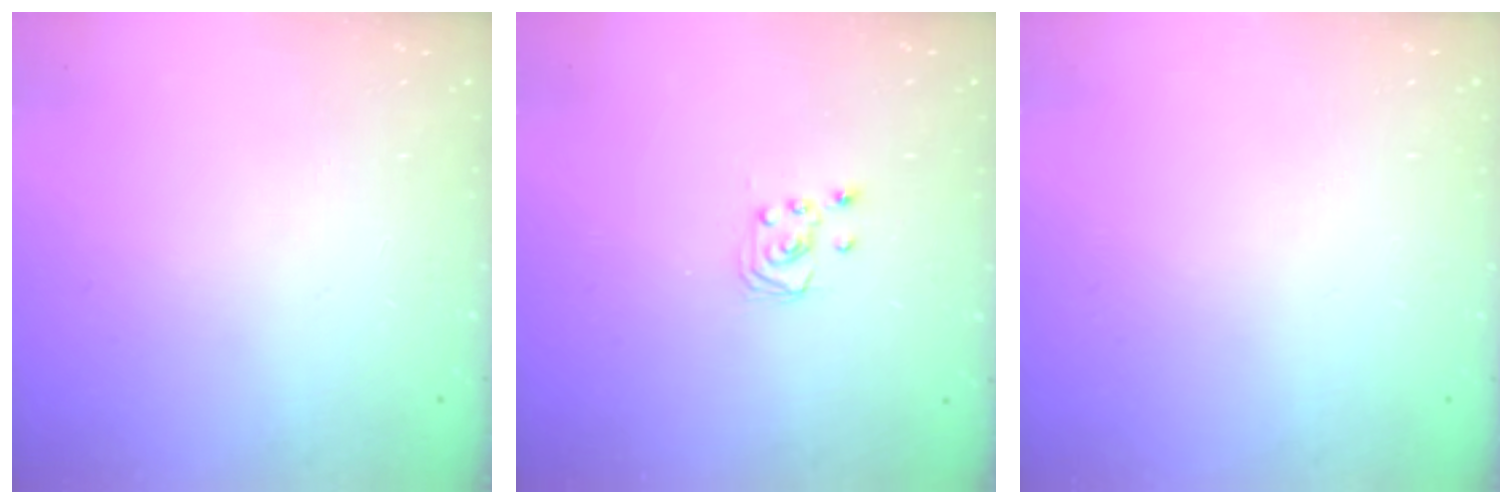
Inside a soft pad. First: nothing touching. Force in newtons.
{"total": 2.3, "press": 2.2, "slide": 0.3}
{"total": 0.0}